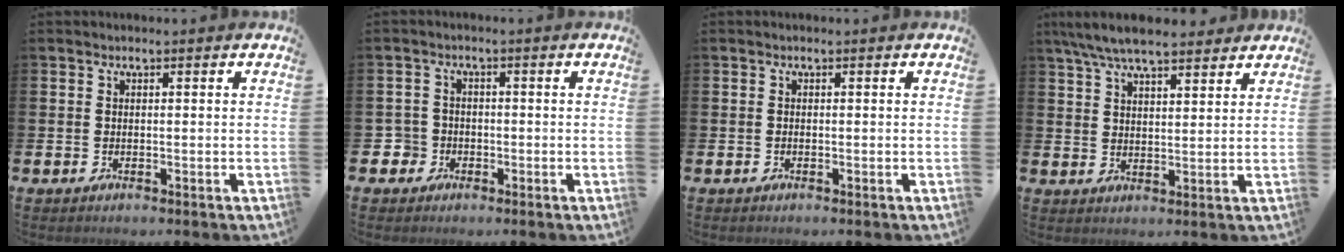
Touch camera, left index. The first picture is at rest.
{"total": 2.8, "force": [-1.4, 2.4, 0.1], "torque": [-0.020, 0.007, -0.032]}
{"total": 0.0}
{"total": 6.9, "force": [6.3, 1.3, 2.6], "torque": [-0.066, -0.019, 0.115]}